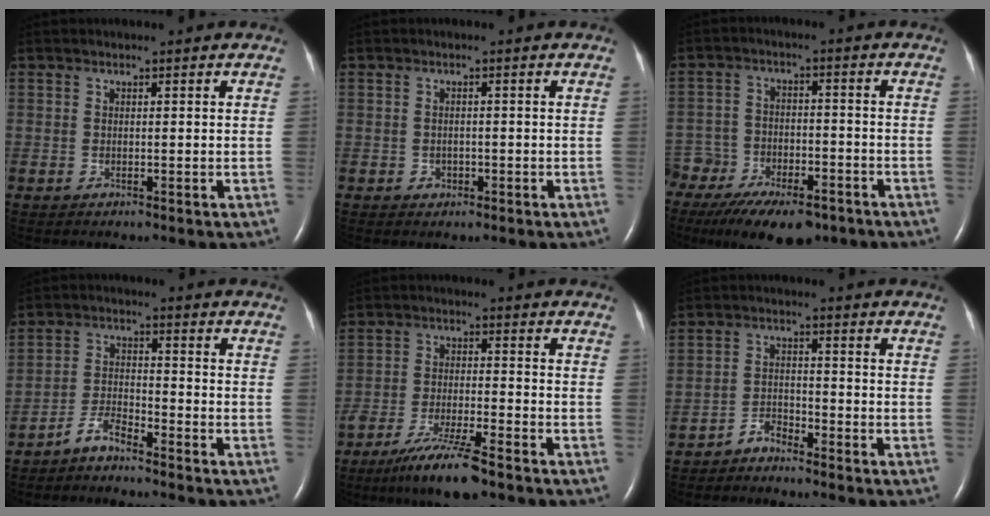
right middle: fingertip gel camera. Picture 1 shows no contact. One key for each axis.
{"total": 1.2, "fx": -0.5, "fy": 1.0, "fz": 0.4, "tx": -0.008, "ty": 0.003, "tz": -0.005}
{"total": 17.1, "fx": -12.6, "fy": 7.4, "fz": 8.8, "tx": -0.182, "ty": -0.014, "tz": -0.194}
{"total": 4.0, "fx": -3.6, "fy": 0.6, "fz": 1.6, "tx": -0.038, "ty": -0.008, "tz": -0.072}
{"total": 9.3, "fx": -6.8, "fy": 0.8, "fz": 6.2, "tx": -0.119, "ty": -0.024, "tz": -0.123}
{"total": 2.8, "fx": -2.7, "fy": 0.7, "fz": 0.5, "tx": -0.012, "ty": -0.004, "tz": -0.050}